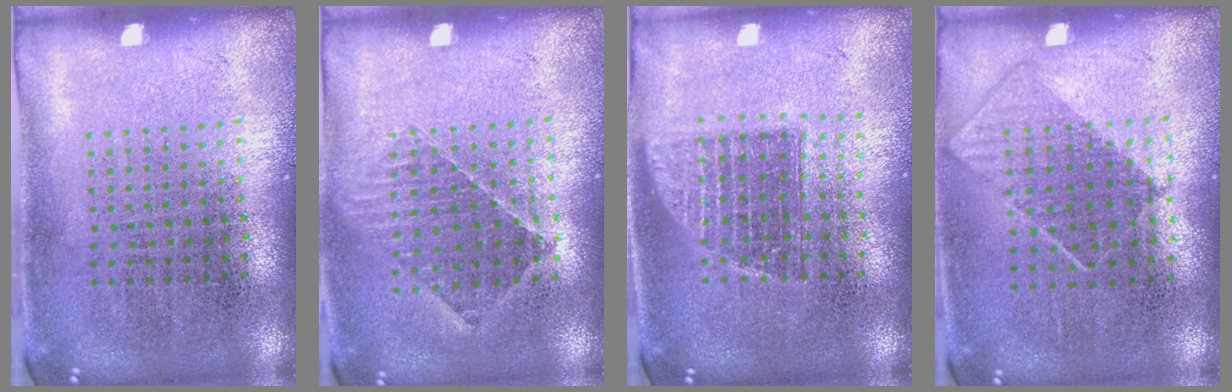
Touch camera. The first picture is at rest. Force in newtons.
{"total": 1.0, "press": 1.0, "slide": 0.3}
{"total": 1.3, "press": 1.1, "slide": 0.8}
{"total": 0.8, "press": 0.6, "slide": 0.5}